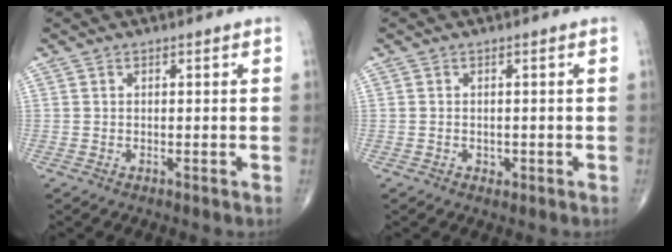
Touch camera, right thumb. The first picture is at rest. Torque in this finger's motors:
{"motor_torque": [-0.27, 0.07, -0.20, -0.04, 0.05]}